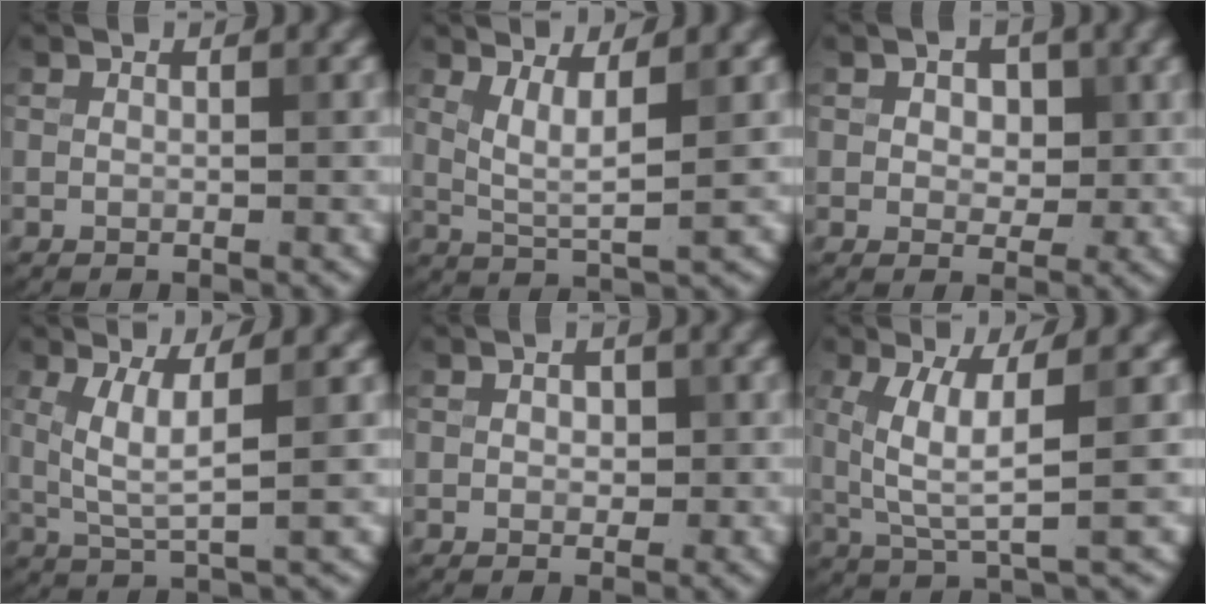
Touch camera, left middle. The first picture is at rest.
{"total": 3.2, "force": [1.2, 0.7, 2.8], "torque": [-0.061, -0.007, 0.029]}
{"total": 2.8, "force": [0.6, 2.0, 1.9], "torque": [-0.025, -0.001, -0.001]}
{"total": 3.9, "force": [0.9, 0.7, 3.7], "torque": [-0.081, -0.004, 0.025]}
{"total": 1.3, "force": [0.1, 0.9, 0.9], "torque": [-0.011, -0.001, -0.001]}
{"total": 5.3, "force": [0.9, 1.1, 5.1], "torque": [-0.111, -0.004, 0.023]}